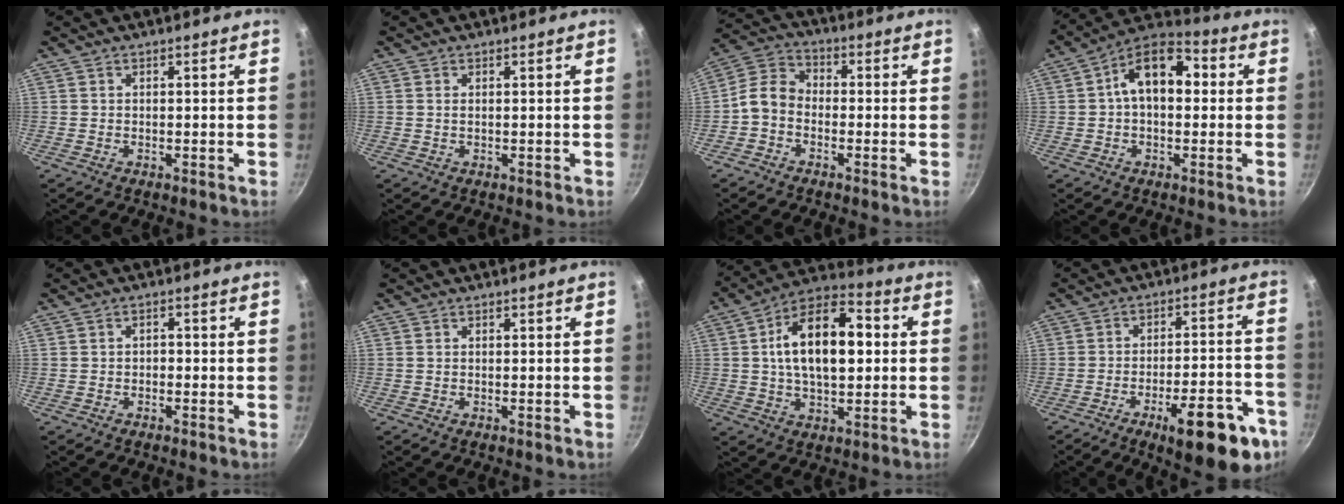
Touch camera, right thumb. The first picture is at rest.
{"total": 0.5, "force": [0.1, 0.2, 0.4], "torque": [-0.012, -0.001, 0.002]}
{"total": 7.2, "force": [-1.8, 5.5, 4.3], "torque": [-0.071, 0.031, -0.051]}
{"total": 12.4, "force": [1.6, 7.5, 9.8], "torque": [-0.137, 0.038, 0.011]}
{"total": 1.3, "force": [-0.5, 1.0, 0.6], "torque": [0.002, 0.006, -0.012]}
{"total": 0.0}
{"total": 17.5, "force": [2.1, 9.4, 14.7], "torque": [-0.228, 0.021, 0.028]}
{"total": 17.2, "force": [-9.1, 5.4, 13.5], "torque": [-0.151, 0.059, -0.120]}